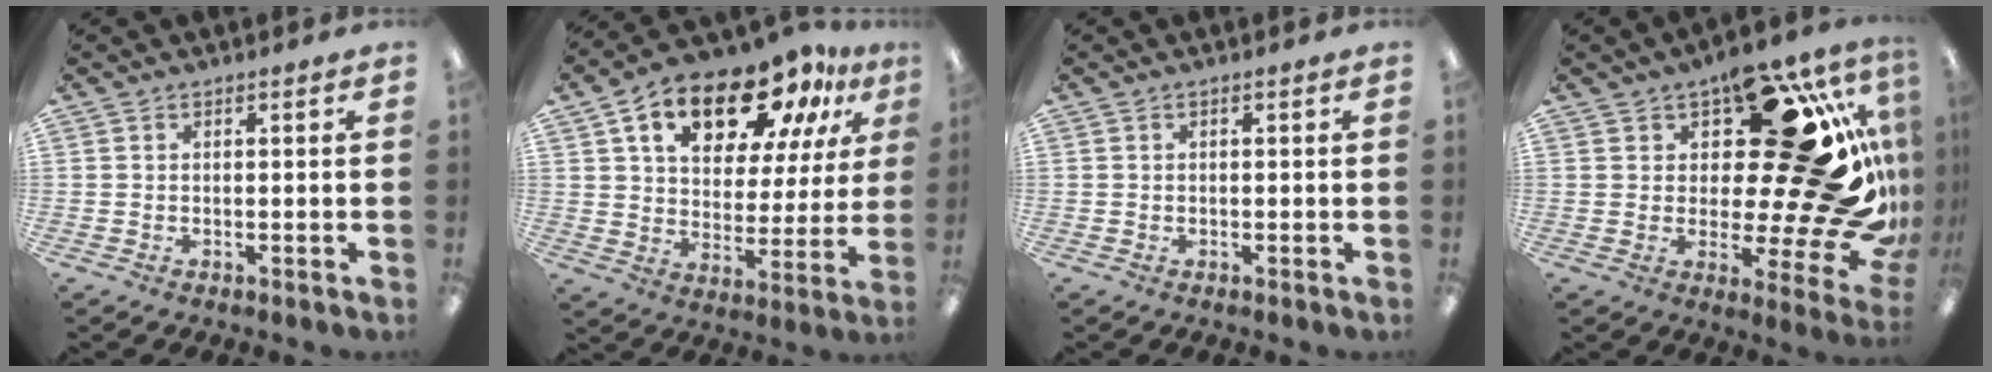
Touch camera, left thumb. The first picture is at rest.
{"total": 19.4, "force": [12.5, 9.9, 11.1], "torque": [-0.177, -0.059, 0.212]}
{"total": 0.0}
{"total": 27.6, "force": [7.5, 10.0, 24.6], "torque": [-0.330, -0.080, 0.135]}